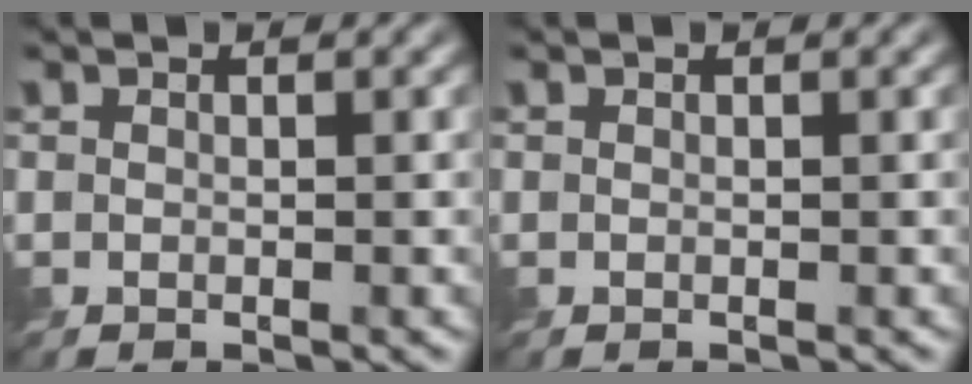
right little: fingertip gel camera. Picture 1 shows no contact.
{"total": 0.0}